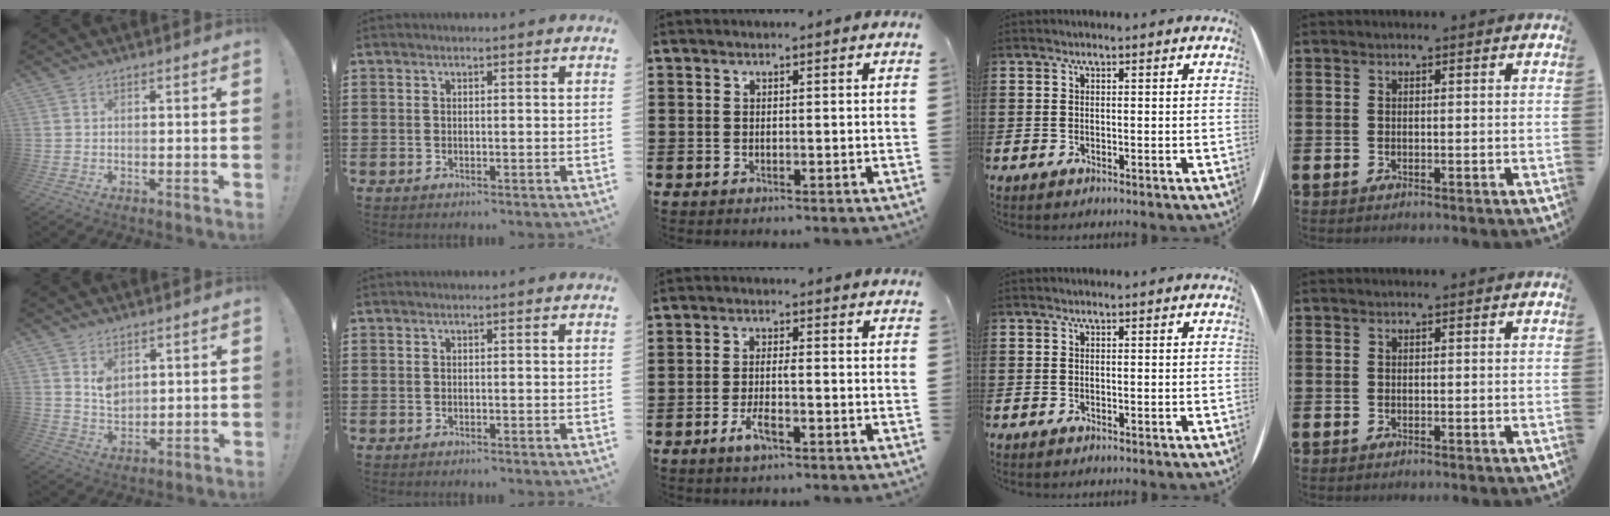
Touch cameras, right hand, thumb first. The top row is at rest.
{"thumb": {"total": 5.4, "force": [3.2, 3.5, 2.6], "torque": [-0.035, -0.021, 0.058]}, "middle": {"total": 3.4, "force": [-1.5, 0.9, 2.9], "torque": [-0.063, 0.000, -0.033]}}